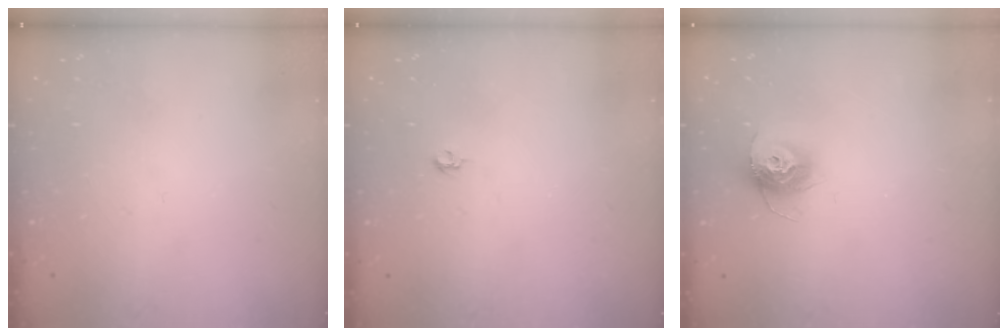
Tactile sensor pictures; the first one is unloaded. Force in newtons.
{"total": 3.7, "press": 3.6, "slide": 0.7}
{"total": 11.5, "press": 11.4, "slide": 0.8}